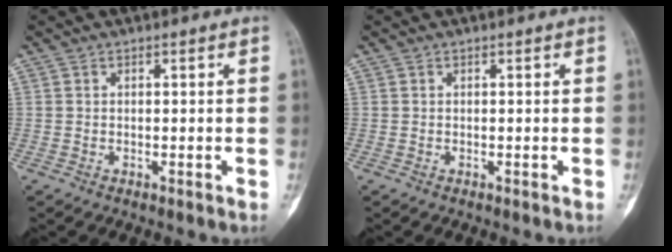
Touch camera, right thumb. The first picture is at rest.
{"total": 0.0}